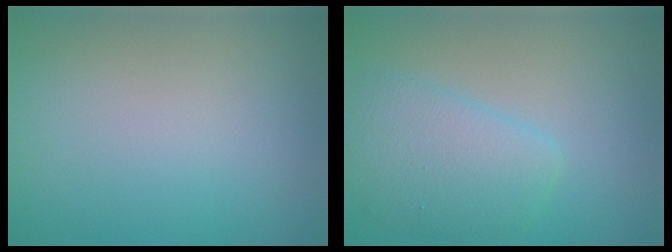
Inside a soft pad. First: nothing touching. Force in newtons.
{"total": 4.1, "press": 4.1, "slide": 0.2}